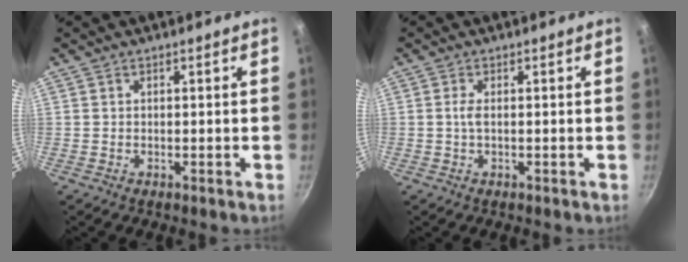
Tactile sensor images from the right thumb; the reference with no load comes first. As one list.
[{"total": 1.6, "force": [0.0, 0.4, 1.5], "torque": [-0.037, 0.001, -0.001]}]